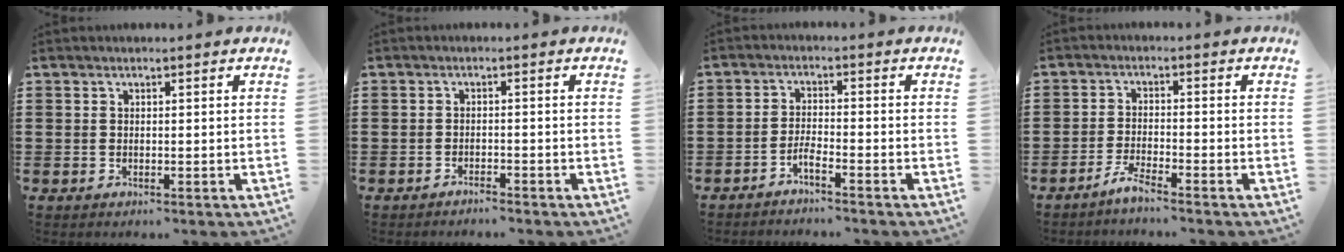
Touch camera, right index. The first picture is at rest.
{"total": 1.4, "force": [-1.3, -0.1, 0.2], "torque": [-0.009, 0.000, -0.026]}
{"total": 2.4, "force": [-2.2, -0.1, 1.1], "torque": [-0.031, -0.003, -0.045]}
{"total": 2.8, "force": [-2.6, -0.3, 1.1], "torque": [-0.035, -0.002, -0.052]}